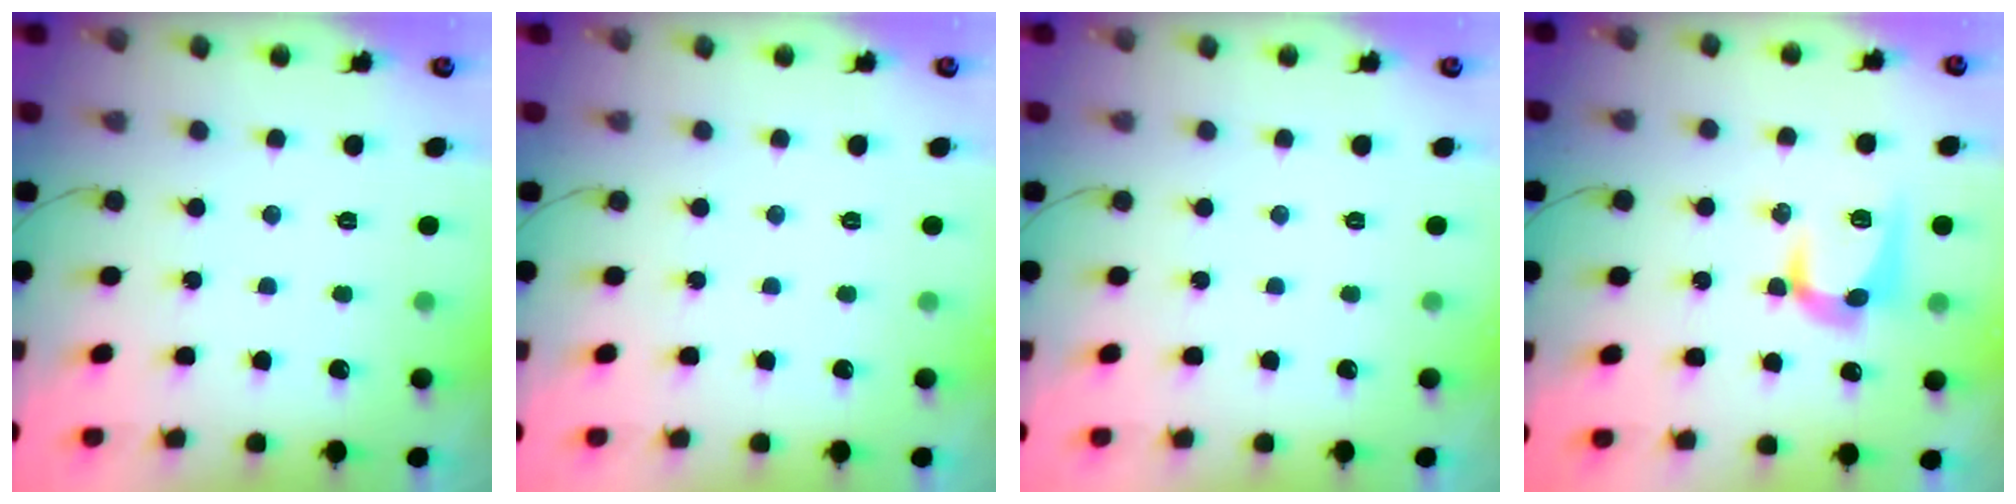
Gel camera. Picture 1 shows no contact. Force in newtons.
{"total": 0.0}
{"total": 0.0}
{"total": 11.5, "press": 11.5, "slide": 0.3}